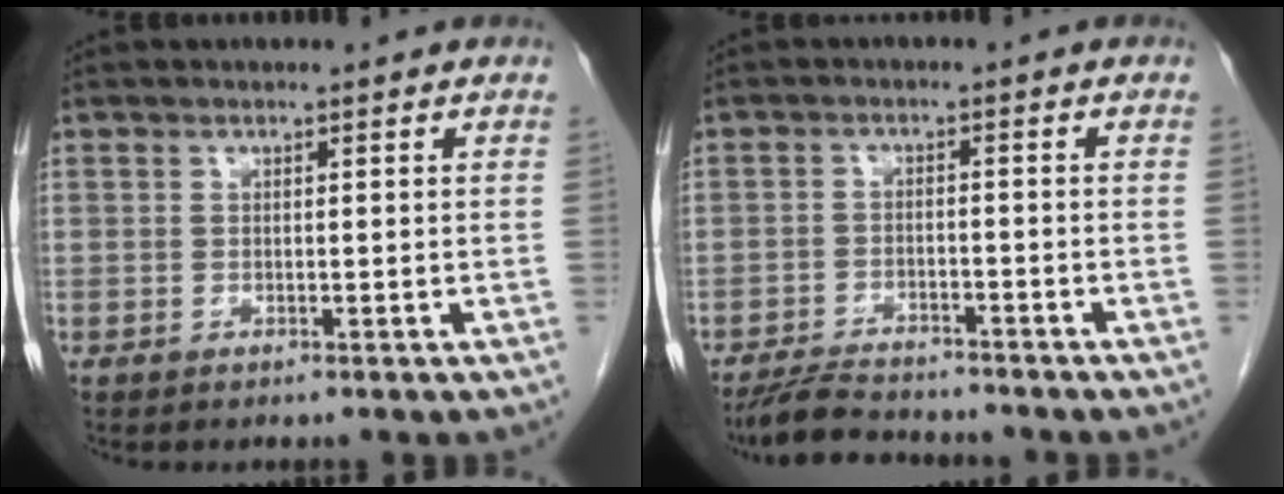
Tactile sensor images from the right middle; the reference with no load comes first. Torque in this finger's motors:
{"motor_torque": [0.32, -0.32, -0.08, 0.01]}